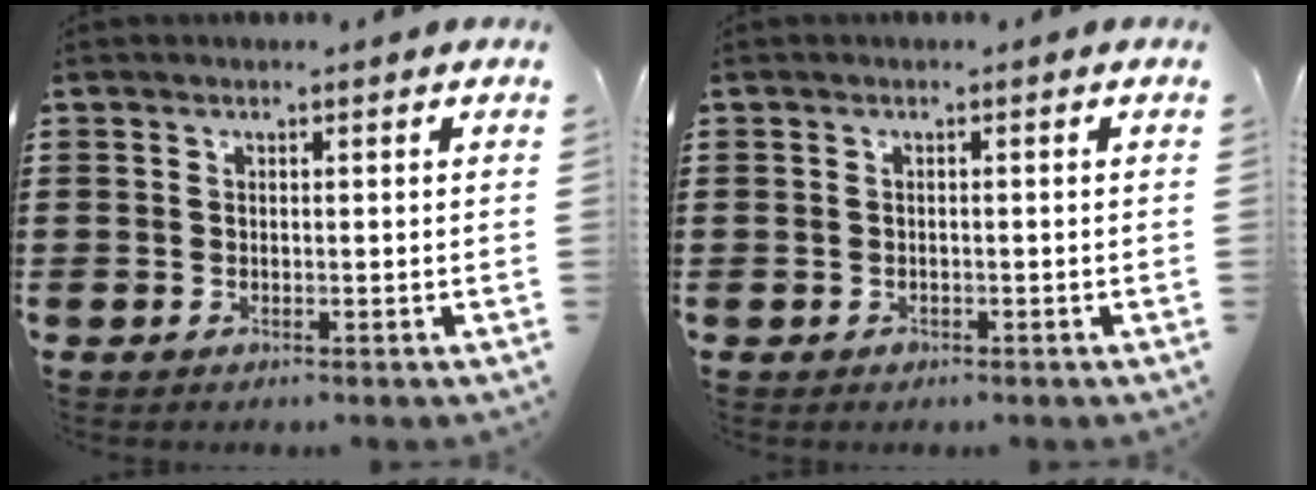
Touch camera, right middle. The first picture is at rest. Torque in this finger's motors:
{"motor_torque": [0.51, 0.39, -0.29, -0.06]}